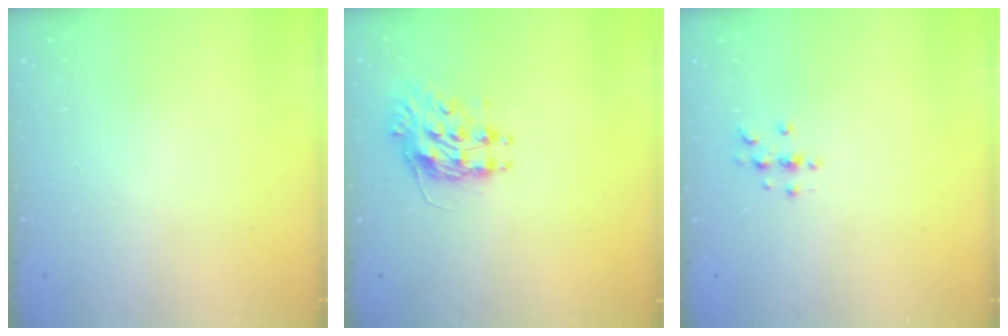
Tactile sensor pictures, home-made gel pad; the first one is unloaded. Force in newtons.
{"total": 9.2, "press": 9.2, "slide": 0.5}
{"total": 3.0, "press": 3.0, "slide": 0.3}